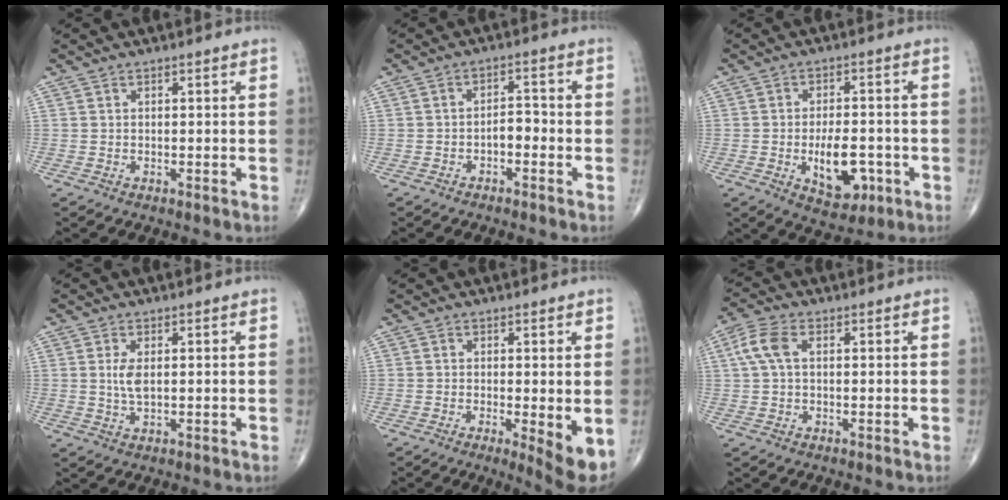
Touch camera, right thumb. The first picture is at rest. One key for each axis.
{"total": 3.1, "fx": -1.4, "fy": 1.7, "fz": 2.3, "tx": -0.024, "ty": 0.021, "tz": -0.026}
{"total": 9.6, "fx": -2.7, "fy": 5.1, "fz": 7.6, "tx": -0.101, "ty": 0.008, "tz": -0.030}
{"total": 3.2, "fx": 0.5, "fy": 1.3, "fz": 2.9, "tx": -0.062, "ty": -0.005, "tz": 0.013}
{"total": 5.8, "fx": -1.1, "fy": 1.2, "fz": 5.5, "tx": -0.086, "ty": -0.018, "tz": -0.020}
{"total": 5.3, "fx": 1.0, "fy": 2.9, "fz": 4.3, "tx": -0.108, "ty": 0.018, "tz": 0.017}